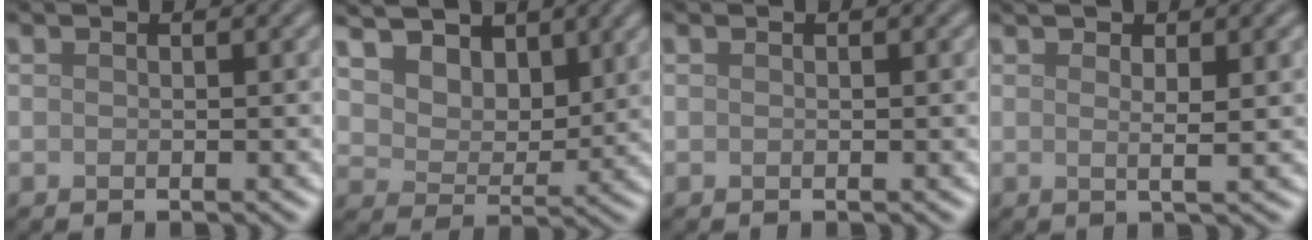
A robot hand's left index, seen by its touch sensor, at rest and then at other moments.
{"total": 10.3, "force": [6.1, 6.7, 4.9], "torque": [-0.113, 0.018, 0.093]}
{"total": 0.0}
{"total": 3.3, "force": [1.2, 0.8, 3.0], "torque": [-0.039, 0.002, 0.012]}